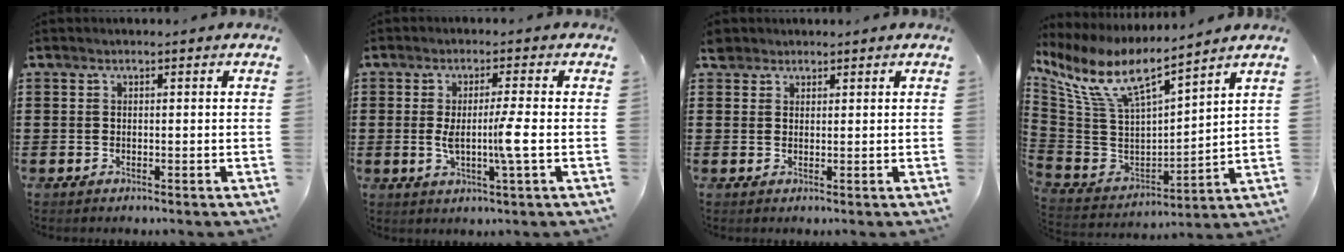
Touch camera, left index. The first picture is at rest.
{"total": 5.3, "force": [-0.6, -0.4, 5.2], "torque": [-0.099, -0.012, -0.016]}
{"total": 1.9, "force": [1.6, 1.1, 0.2], "torque": [-0.011, 0.006, 0.032]}
{"total": 10.7, "force": [7.0, 3.1, 7.4], "torque": [-0.175, -0.045, 0.122]}